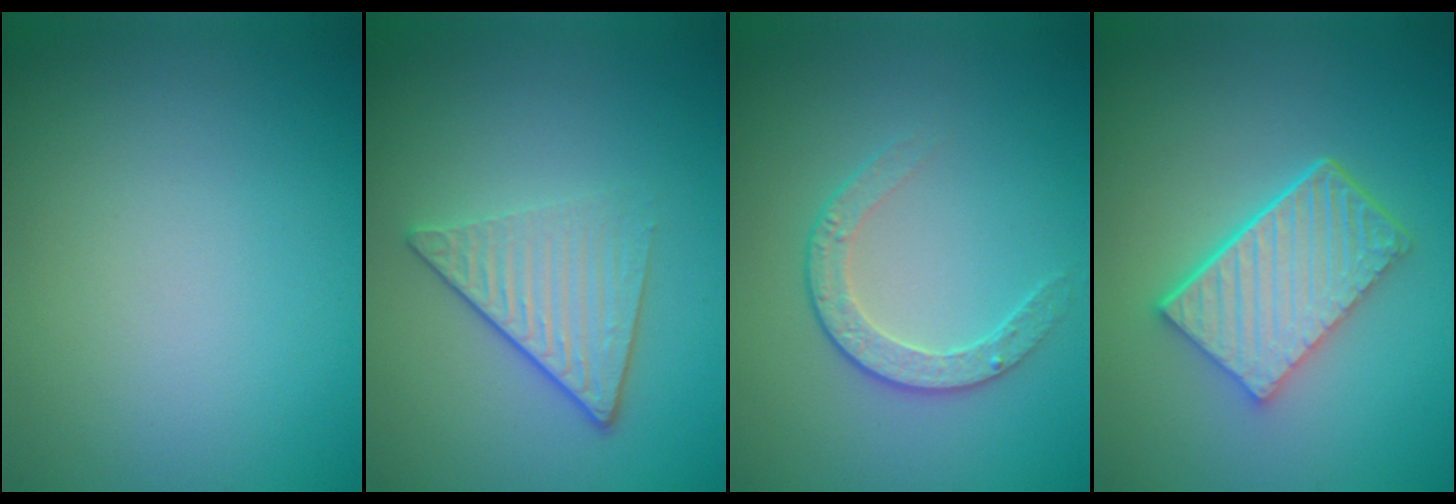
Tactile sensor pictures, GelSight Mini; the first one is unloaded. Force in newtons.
{"total": 4.3, "press": 2.8, "slide": 3.3}
{"total": 2.2, "press": 1.6, "slide": 1.5}
{"total": 5.7, "press": 4.2, "slide": 3.9}